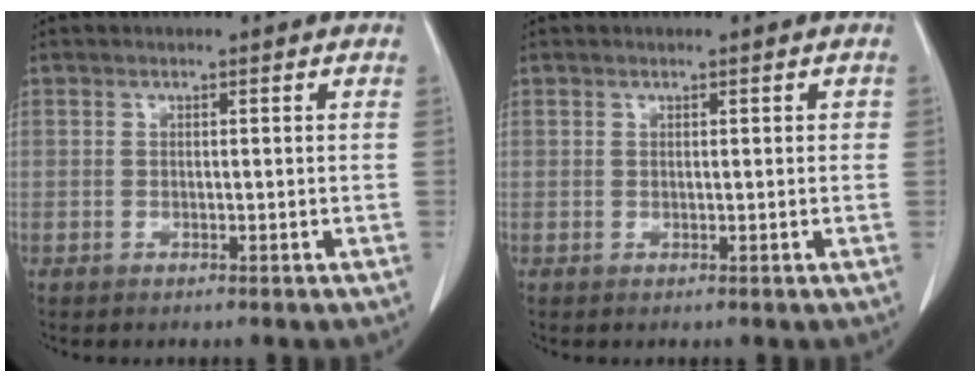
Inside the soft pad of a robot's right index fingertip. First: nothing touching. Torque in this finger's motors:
{"motor_torque": [-0.06, -0.15, 0.04, -0.01]}